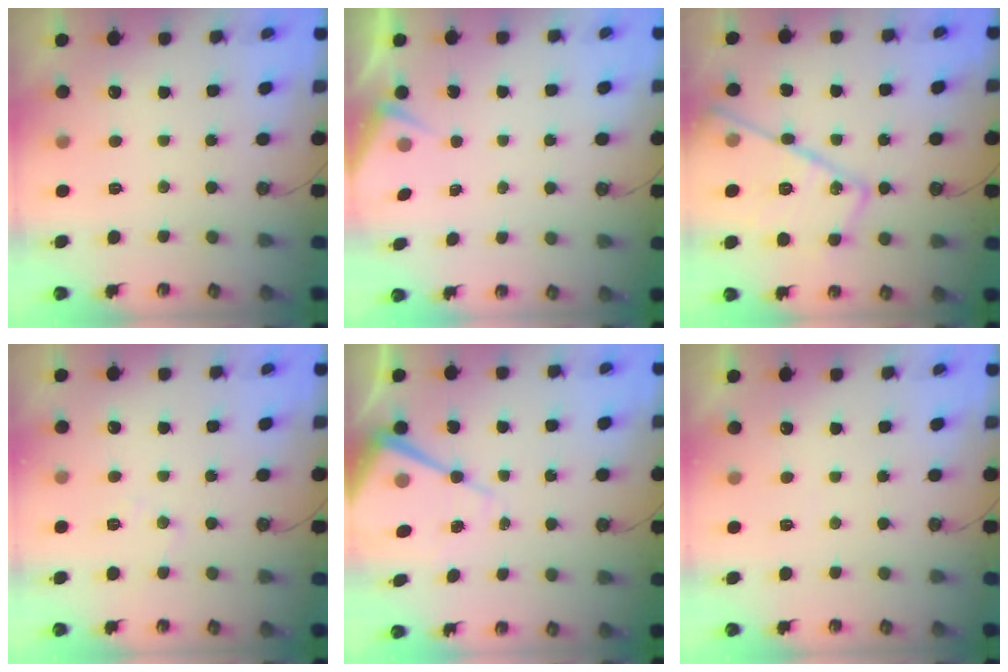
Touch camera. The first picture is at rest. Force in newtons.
{"total": 2.5, "press": 2.5, "slide": 0.4}
{"total": 21.5, "press": 21.4, "slide": 2.0}
{"total": 8.1, "press": 8.1, "slide": 0.9}
{"total": 11.4, "press": 11.4, "slide": 0.8}
{"total": 2.7, "press": 2.7, "slide": 0.6}